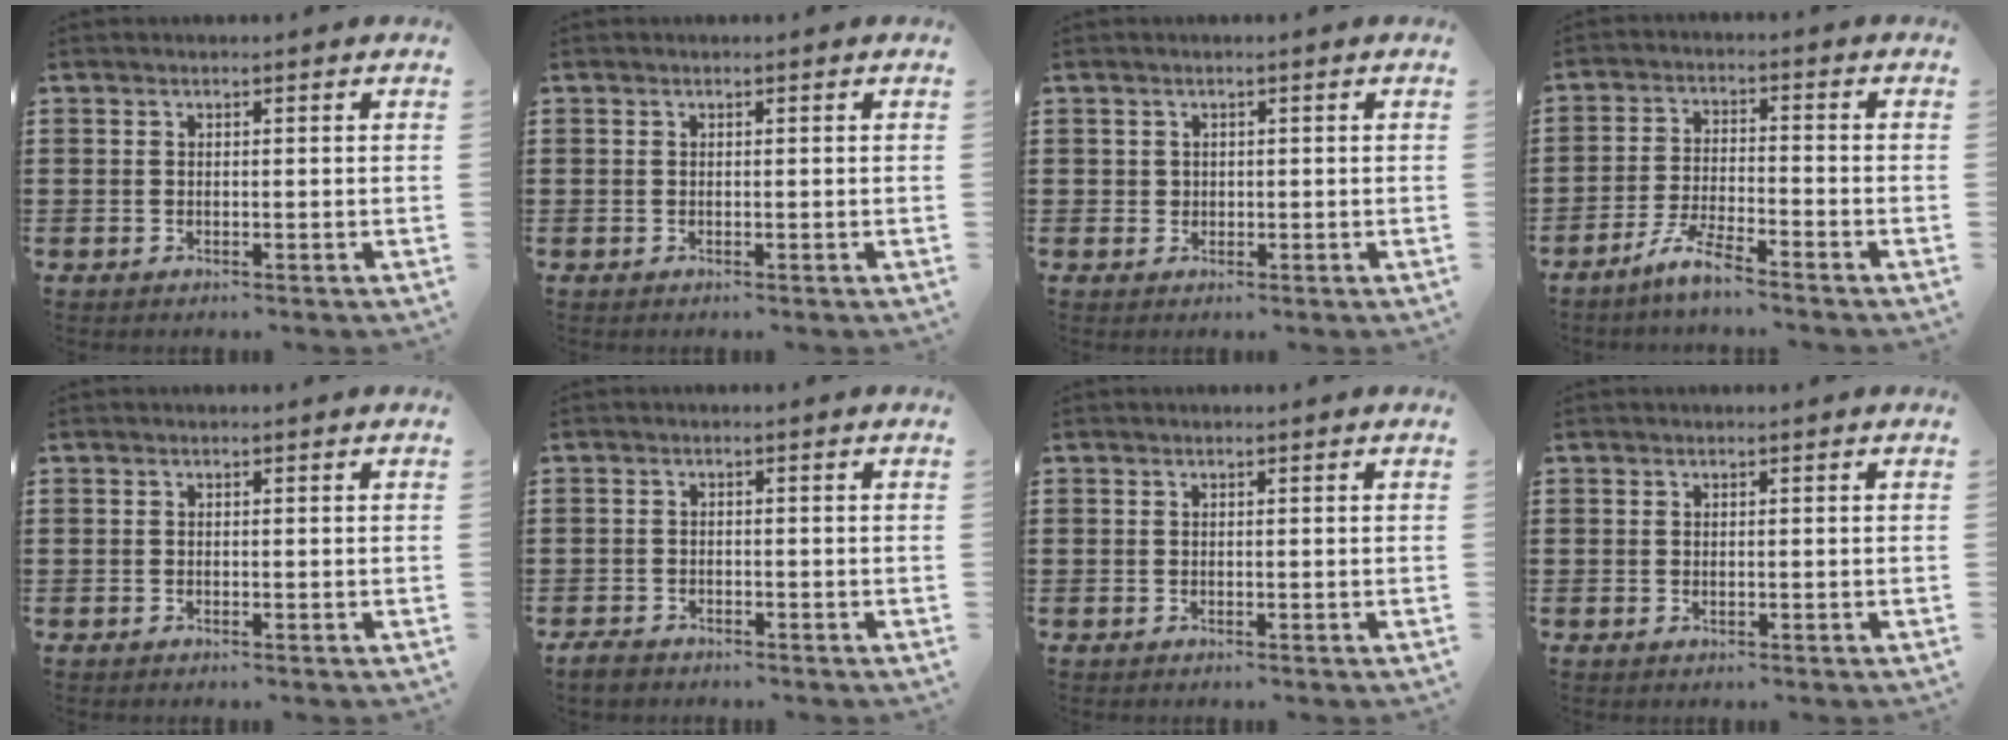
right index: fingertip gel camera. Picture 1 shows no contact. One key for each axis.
{"total": 0.0}
{"total": 1.1, "fx": 0.3, "fy": 1.0, "fz": 0.1, "tx": -0.004, "ty": 0.006, "tz": 0.005}
{"total": 5.3, "fx": -4.6, "fy": 0.0, "fz": 2.6, "tx": -0.073, "ty": -0.012, "tz": -0.093}
{"total": 0.0}
{"total": 1.7, "fx": -1.5, "fy": 0.6, "fz": 0.5, "tx": -0.022, "ty": -0.001, "tz": -0.033}
{"total": 0.0}
{"total": 0.0}